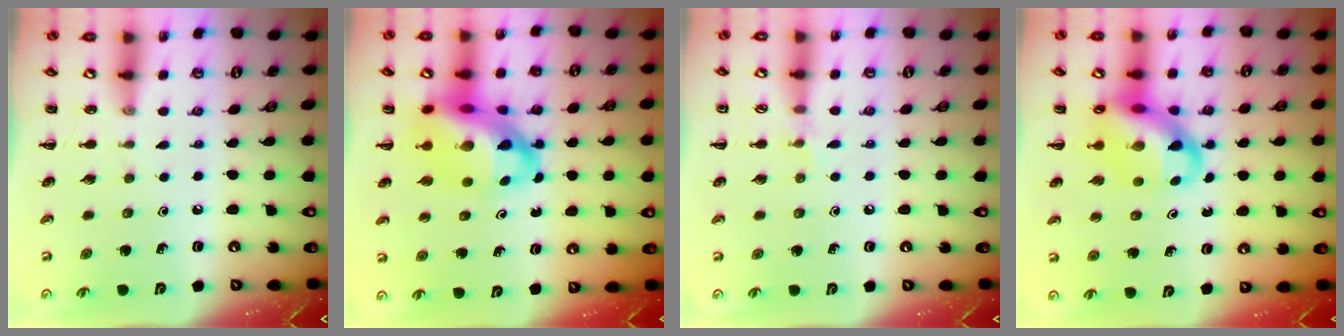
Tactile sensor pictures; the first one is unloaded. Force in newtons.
{"total": 14.4, "press": 13.9, "slide": 3.8}
{"total": 3.8, "press": 3.6, "slide": 1.4}
{"total": 11.7, "press": 11.4, "slide": 2.9}